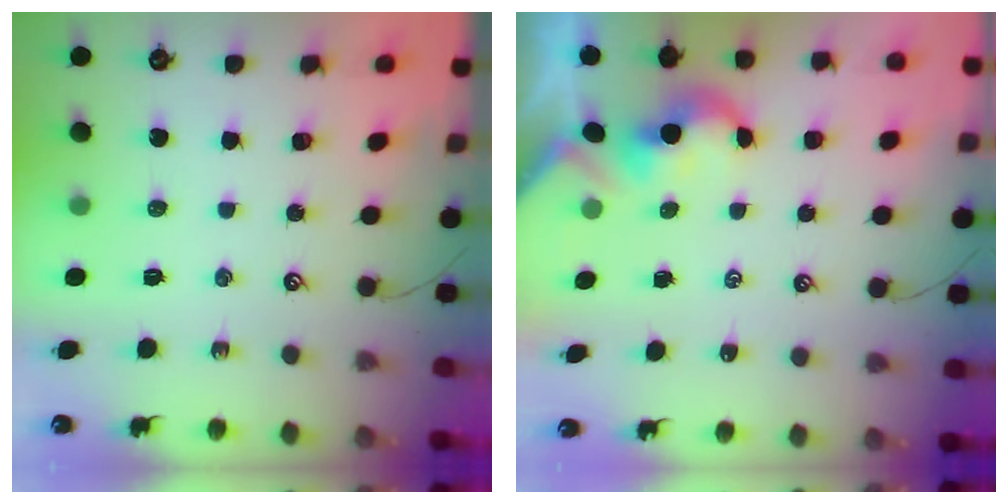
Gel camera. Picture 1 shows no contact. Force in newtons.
{"total": 1.5, "press": 1.5, "slide": 0.3}